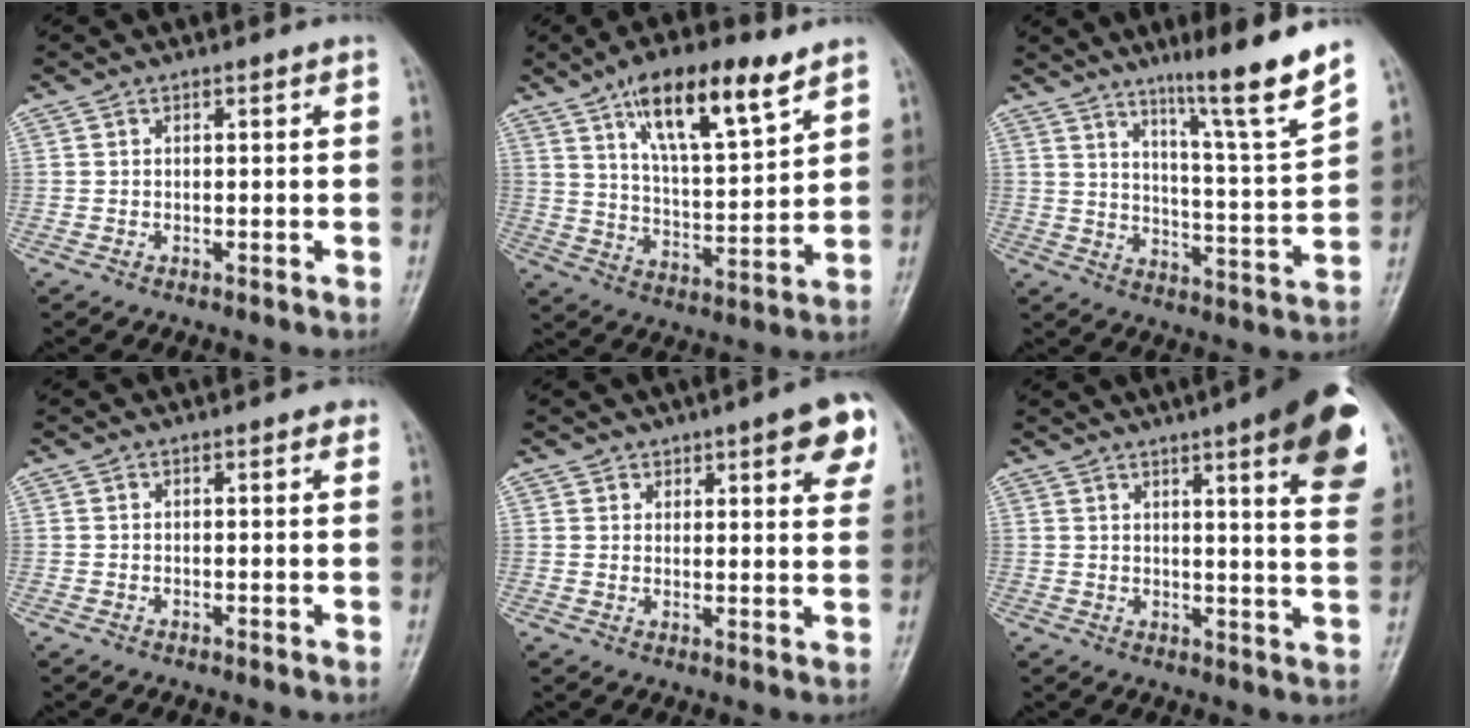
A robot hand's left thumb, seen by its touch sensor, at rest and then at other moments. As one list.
[{"total": 15.9, "force": [9.3, 5.0, 11.8], "torque": [-0.176, -0.042, 0.161]}, {"total": 13.4, "force": [9.7, -0.6, 9.2], "torque": [-0.135, -0.069, 0.154]}, {"total": 1.3, "force": [0.7, 0.6, 0.9], "torque": [-0.006, 0.000, 0.004]}, {"total": 9.2, "force": [5.3, 3.7, 6.6], "torque": [-0.046, -0.022, 0.064]}, {"total": 18.3, "force": [9.7, 3.5, 15.2], "torque": [-0.173, -0.033, 0.110]}]